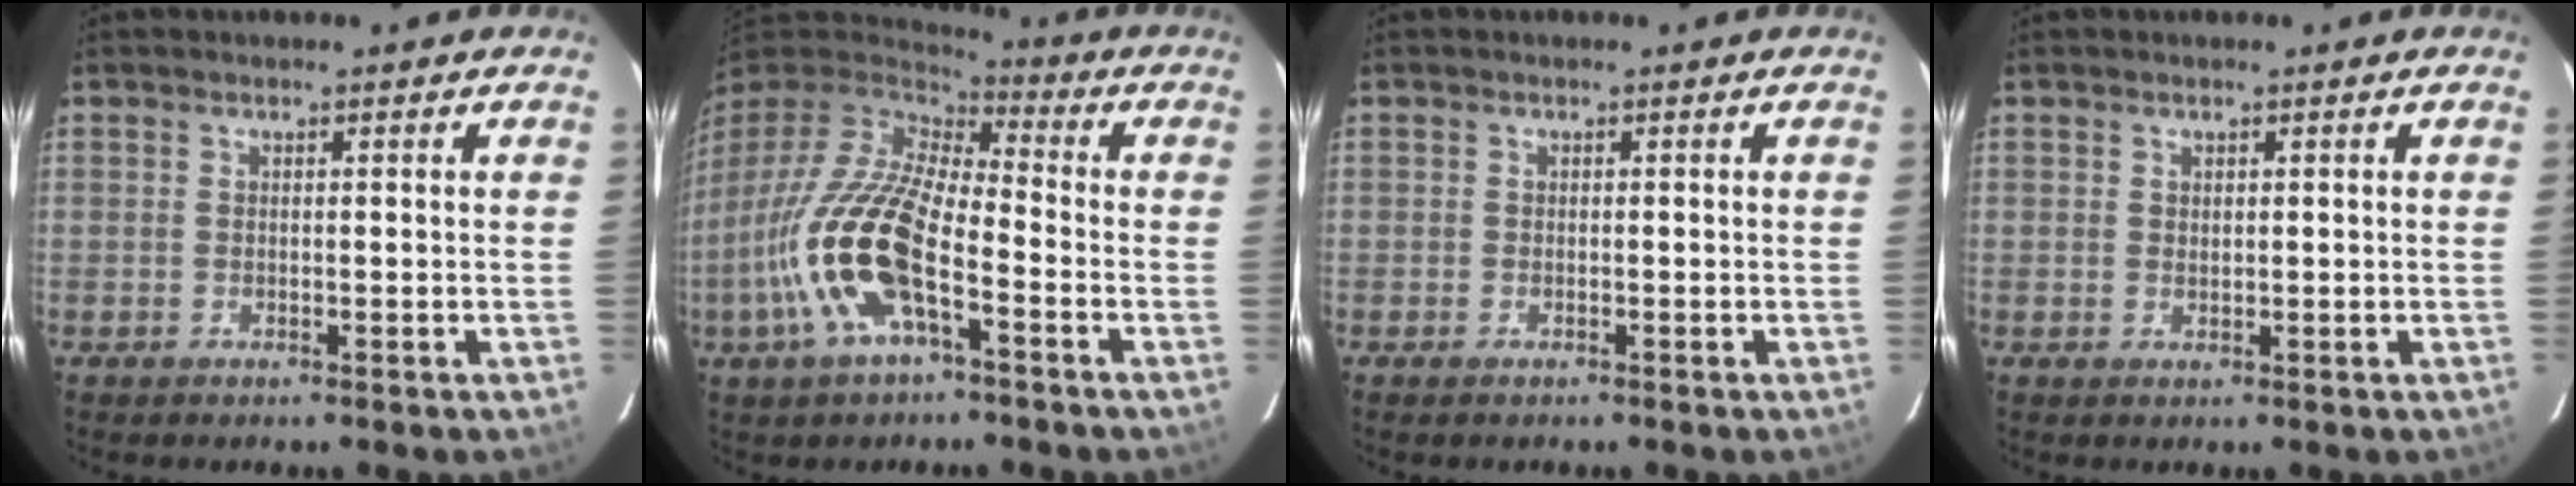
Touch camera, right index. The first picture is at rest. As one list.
[{"total": 18.7, "force": [-7.0, 6.9, 15.9], "torque": [-0.325, -0.024, -0.143]}, {"total": 0.6, "force": [-0.5, 0.3, 0.3], "torque": [-0.006, -0.003, -0.010]}, {"total": 0.8, "force": [0.4, 0.6, 0.3], "torque": [-0.005, 0.002, 0.008]}]